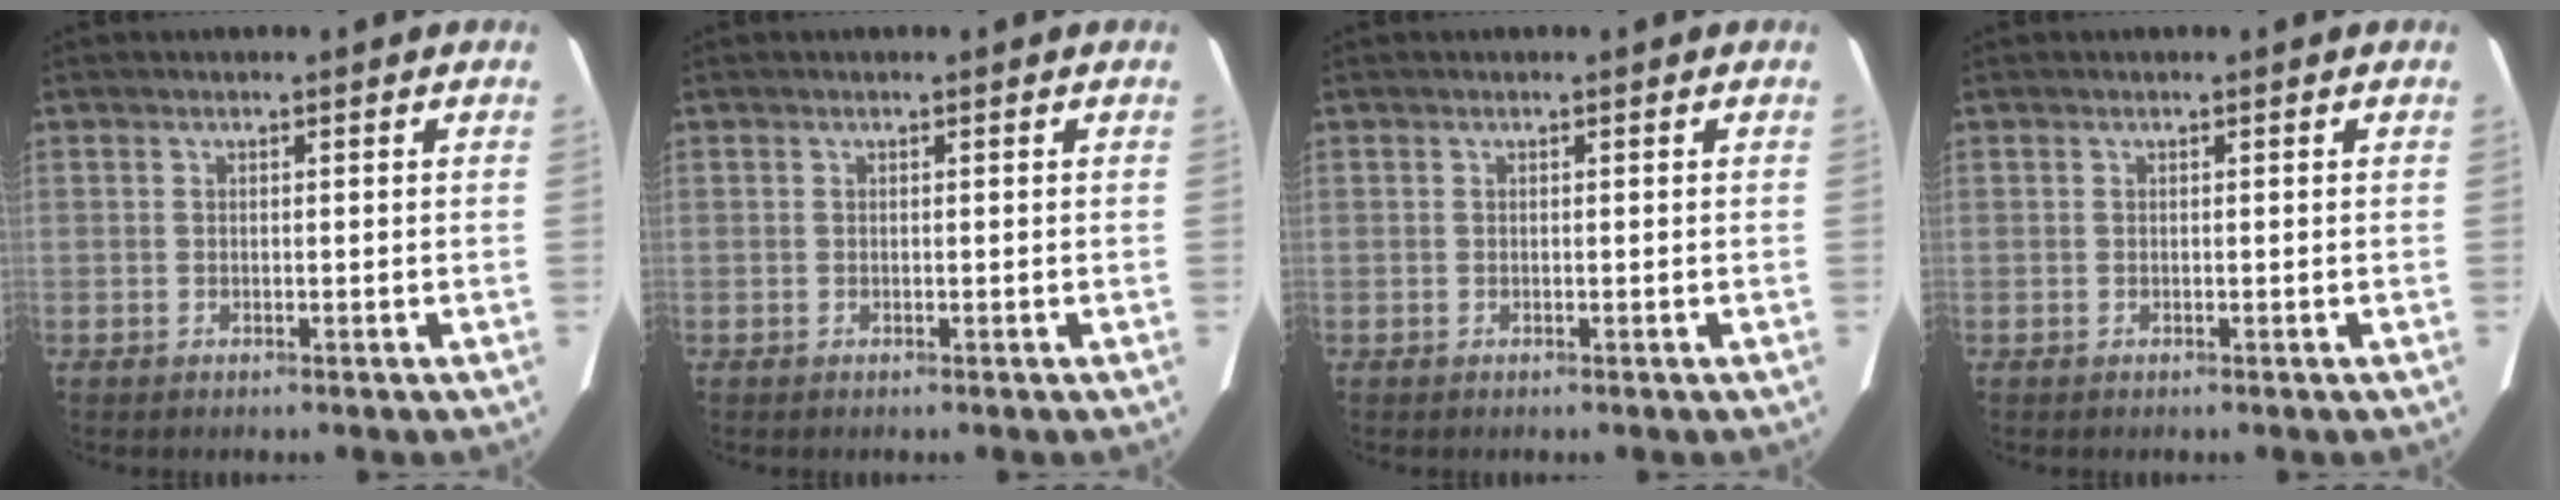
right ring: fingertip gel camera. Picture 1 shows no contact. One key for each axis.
{"total": 0.0}
{"total": 0.0}
{"total": 0.0}